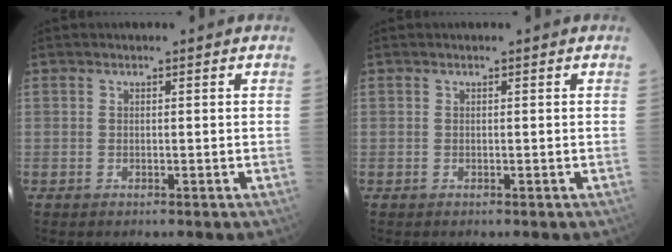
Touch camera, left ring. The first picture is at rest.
{"total": 0.0}